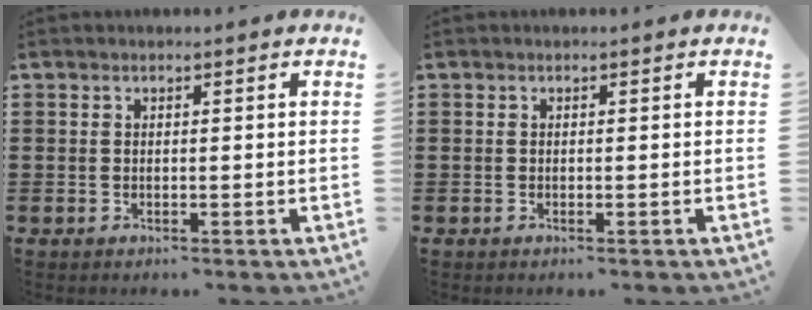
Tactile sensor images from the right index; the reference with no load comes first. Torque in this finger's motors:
{"motor_torque": [0.17, 0.13, 0.00, 0.00]}